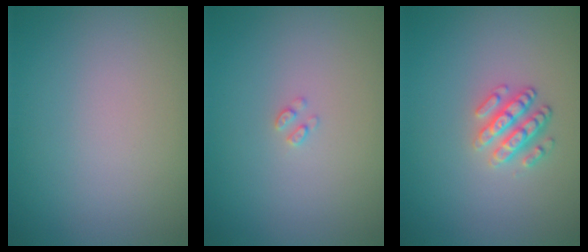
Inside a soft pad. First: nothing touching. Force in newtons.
{"total": 0.7, "press": 0.6, "slide": 0.1}
{"total": 2.5, "press": 2.3, "slide": 0.9}